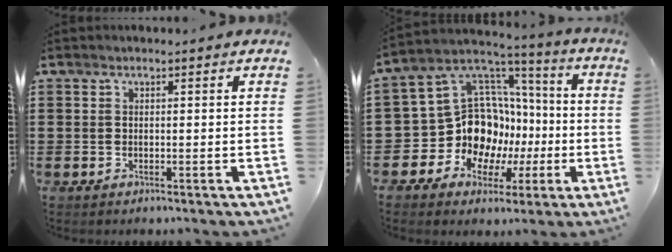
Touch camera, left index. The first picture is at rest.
{"total": 13.8, "force": [-2.3, 12.4, 5.5], "torque": [-0.152, -0.016, -0.025]}